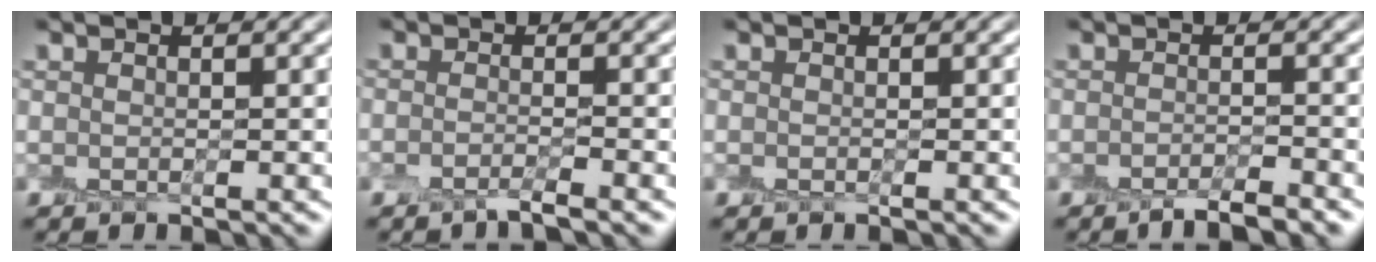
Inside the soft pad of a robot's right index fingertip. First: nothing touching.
{"total": 1.9, "force": [-1.3, 0.4, 1.3], "torque": [-0.012, -0.005, -0.034]}
{"total": 0.0}
{"total": 3.0, "force": [-2.3, 0.7, 1.9], "torque": [-0.021, -0.002, -0.044]}